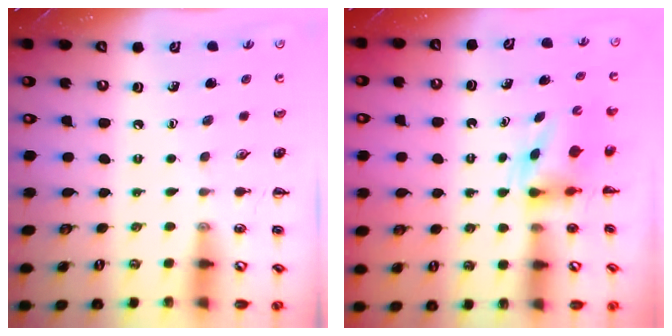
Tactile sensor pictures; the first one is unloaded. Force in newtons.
{"total": 3.8, "press": 3.8, "slide": 0.7}